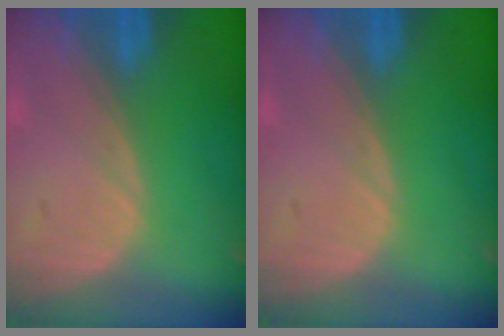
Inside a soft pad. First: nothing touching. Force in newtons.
{"total": 0.0}